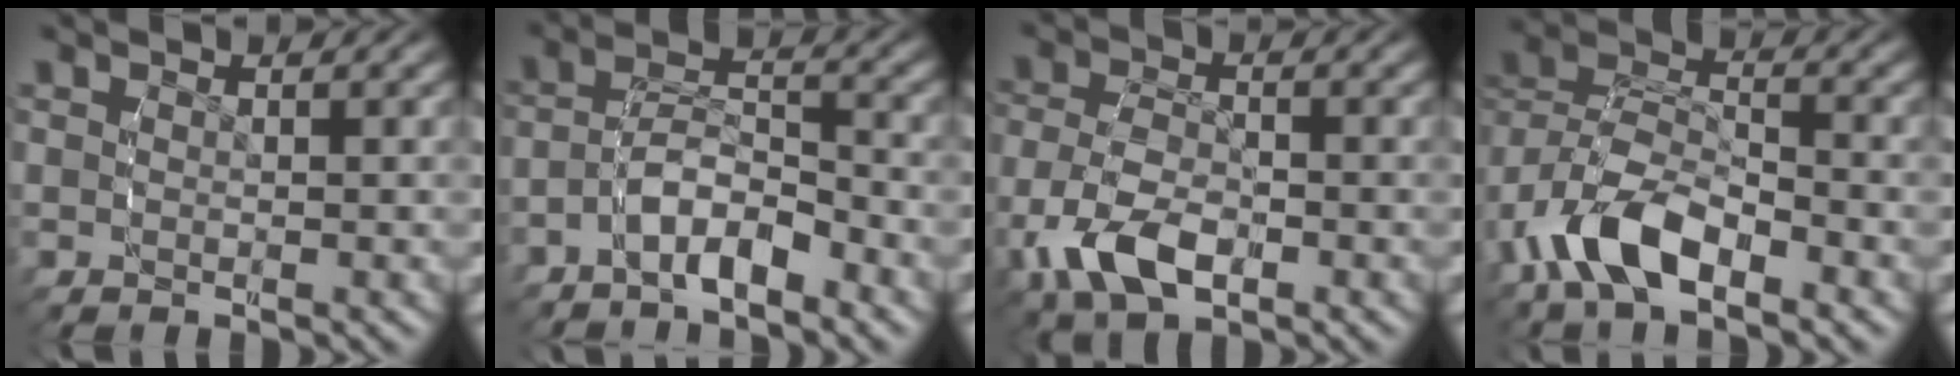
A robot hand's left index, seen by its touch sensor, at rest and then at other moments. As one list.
[{"total": 4.0, "force": [-3.0, 1.7, 2.0], "torque": [-0.028, 0.000, -0.058]}, {"total": 5.7, "force": [-2.4, 3.5, 3.8], "torque": [-0.083, -0.016, -0.036]}, {"total": 5.3, "force": [-2.6, 3.4, 3.1], "torque": [-0.074, -0.010, -0.048]}]